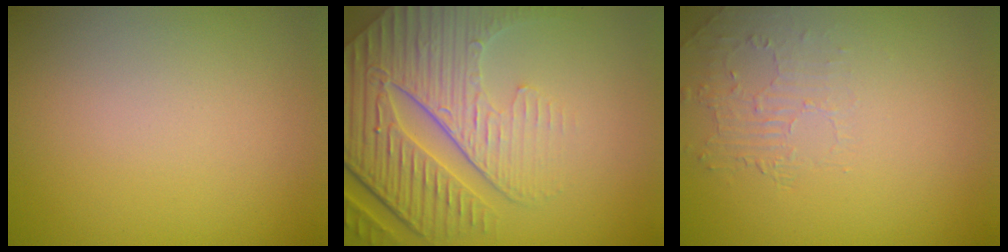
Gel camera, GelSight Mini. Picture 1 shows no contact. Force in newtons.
{"total": 8.9, "press": 6.1, "slide": 6.5}
{"total": 1.9, "press": 0.3, "slide": 1.9}